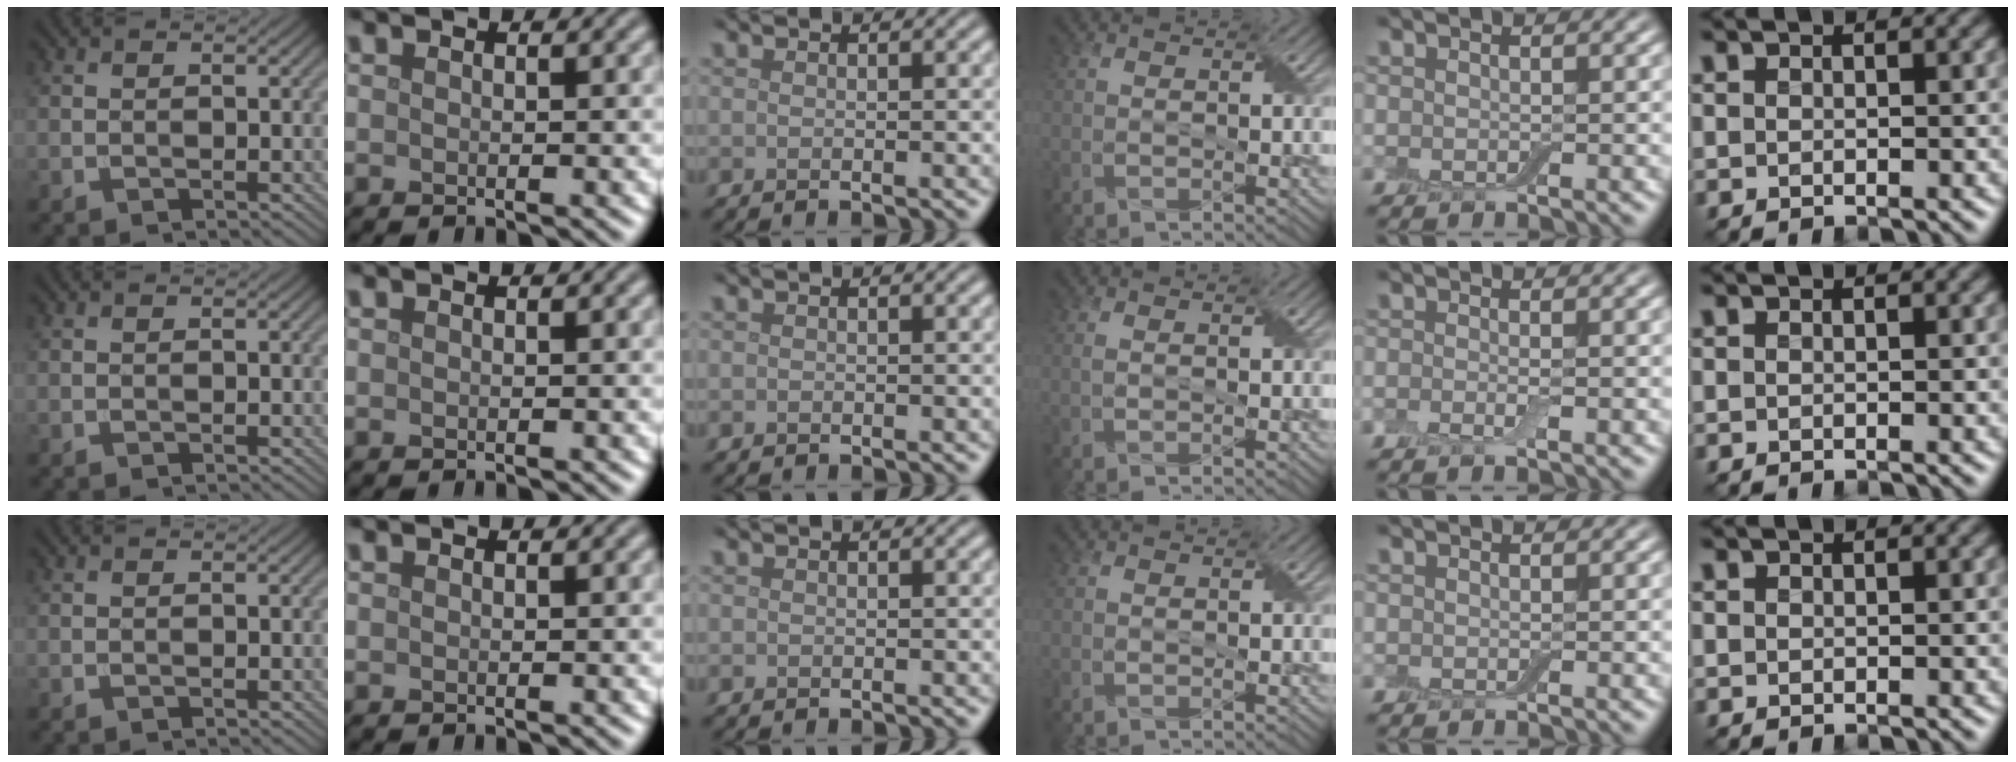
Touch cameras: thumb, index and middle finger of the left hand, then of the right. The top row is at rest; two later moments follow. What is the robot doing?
{"motion": "fold", "object": "cloth"}